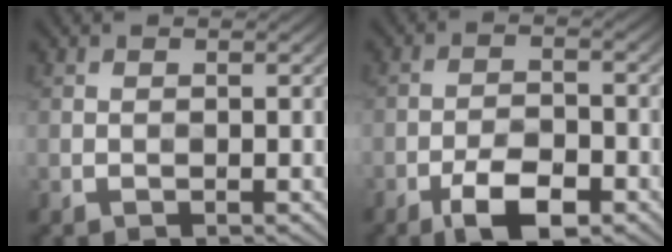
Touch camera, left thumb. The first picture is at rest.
{"total": 6.3, "force": [-3.8, 2.4, 4.5], "torque": [-0.080, 0.003, -0.070]}